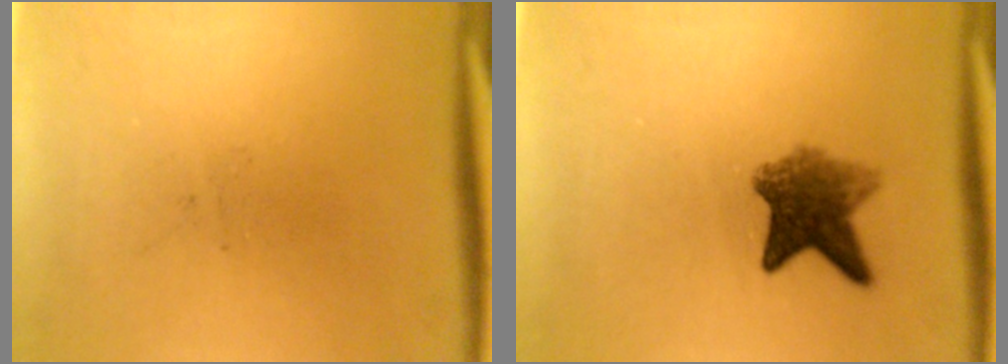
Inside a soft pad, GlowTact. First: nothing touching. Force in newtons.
{"total": 5.7}